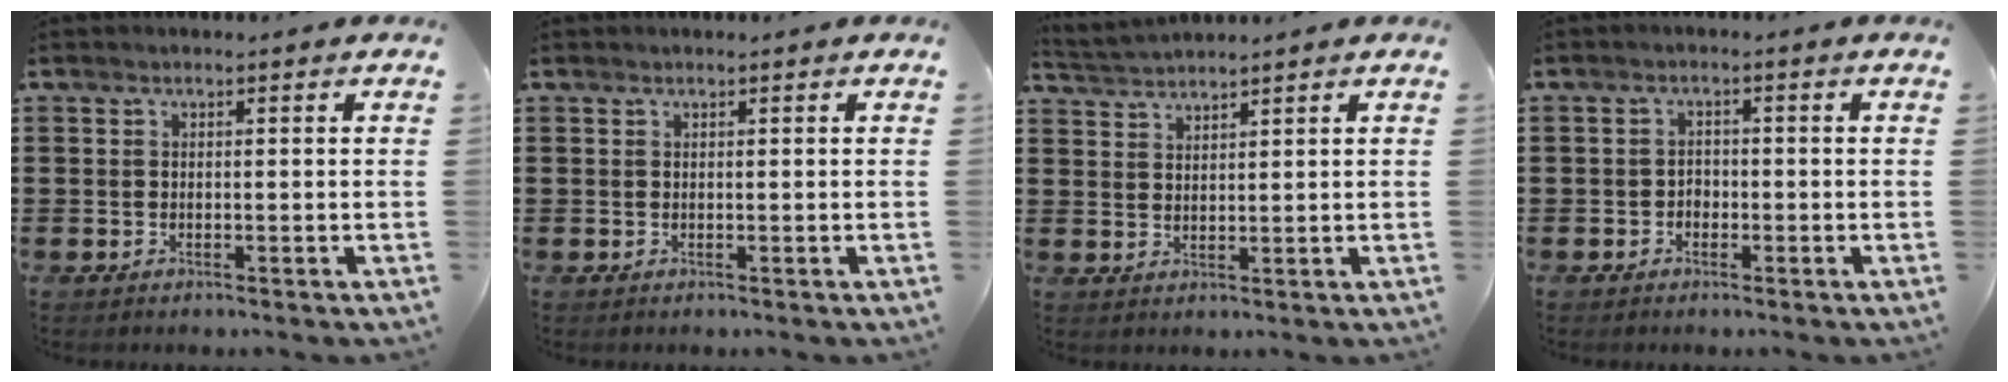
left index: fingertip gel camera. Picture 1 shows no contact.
{"total": 0.0}
{"total": 2.1, "force": [2.1, -0.2, -0.2], "torque": [-0.005, -0.004, 0.040]}
{"total": 1.4, "force": [-1.0, 1.0, 0.4], "torque": [-0.013, 0.002, -0.023]}